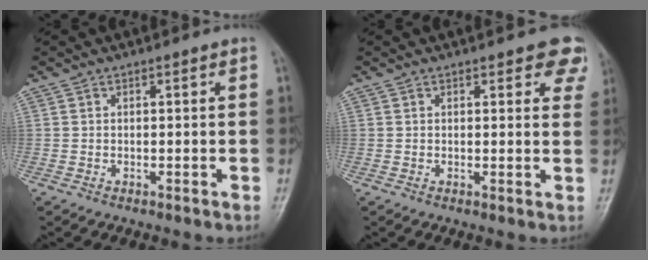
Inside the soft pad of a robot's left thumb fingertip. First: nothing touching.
{"total": 5.5, "force": [3.8, 2.5, 3.1], "torque": [0.000, -0.011, 0.032]}